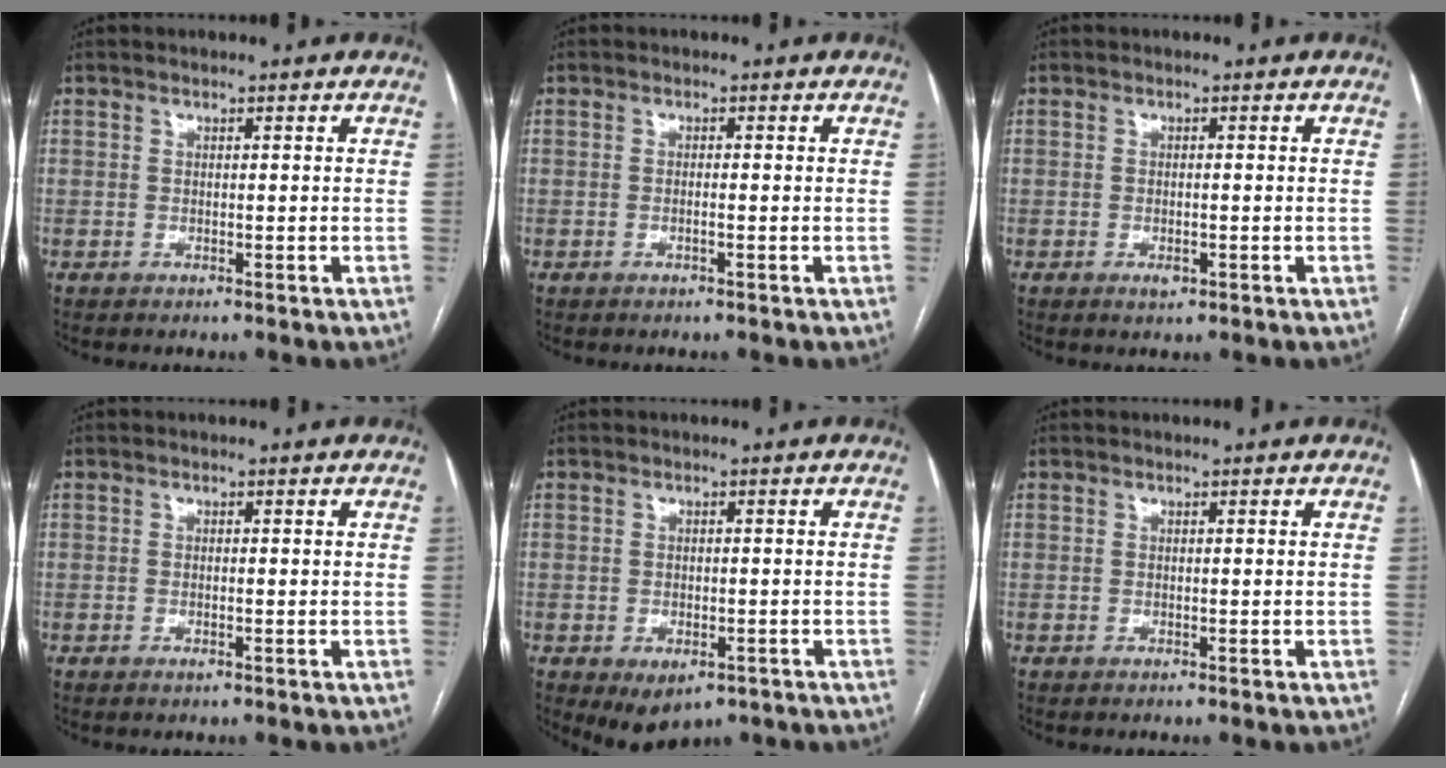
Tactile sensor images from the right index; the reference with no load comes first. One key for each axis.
{"total": 0.9, "fx": -0.3, "fy": 0.0, "fz": 0.8, "tx": -0.015, "ty": 0.001, "tz": -0.005}
{"total": 1.6, "fx": -0.7, "fy": 0.7, "fz": 1.3, "tx": -0.023, "ty": -0.002, "tz": -0.006}
{"total": 0.8, "fx": -0.3, "fy": 0.1, "fz": 0.7, "tx": -0.012, "ty": -0.001, "tz": -0.003}
{"total": 5.0, "fx": -2.8, "fy": 3.1, "fz": 2.8, "tx": -0.037, "ty": -0.005, "tz": -0.027}
{"total": 0.0}